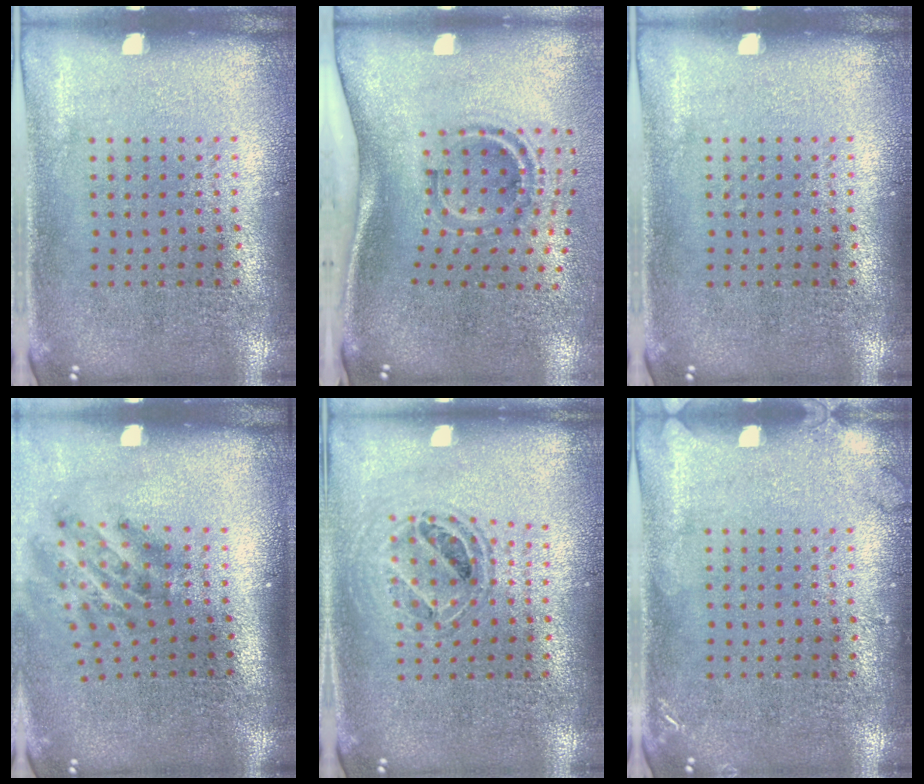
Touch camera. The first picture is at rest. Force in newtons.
{"total": 1.9, "press": 1.2, "slide": 1.5}
{"total": 0.0}
{"total": 1.9, "press": 1.2, "slide": 1.5}
{"total": 0.8, "press": 0.8, "slide": 0.1}
{"total": 1.1, "press": 1.1, "slide": 0.1}